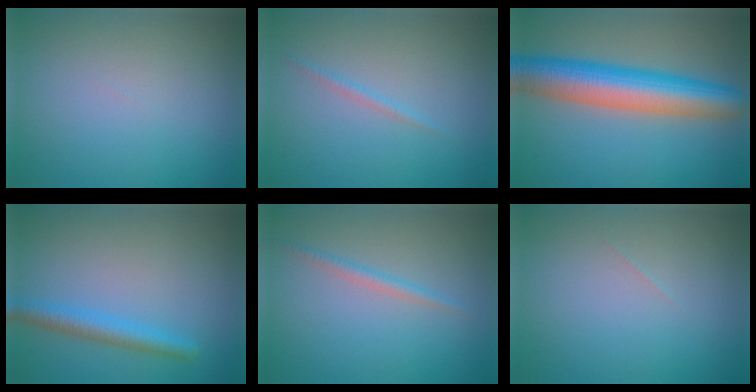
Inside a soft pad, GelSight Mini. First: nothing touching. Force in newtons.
{"total": 0.8, "press": 0.8, "slide": 0.1}
{"total": 9.2, "press": 9.2, "slide": 0.3}
{"total": 2.8, "press": 2.8, "slide": 0.1}
{"total": 1.2, "press": 1.2, "slide": 0.1}
{"total": 0.0}